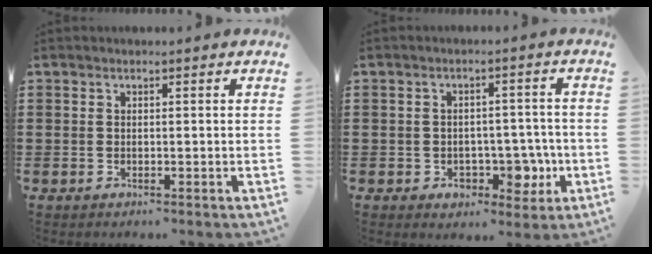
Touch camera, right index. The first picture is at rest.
{"total": 5.6, "force": [-1.7, 4.5, 3.0], "torque": [-0.044, 0.006, -0.029]}